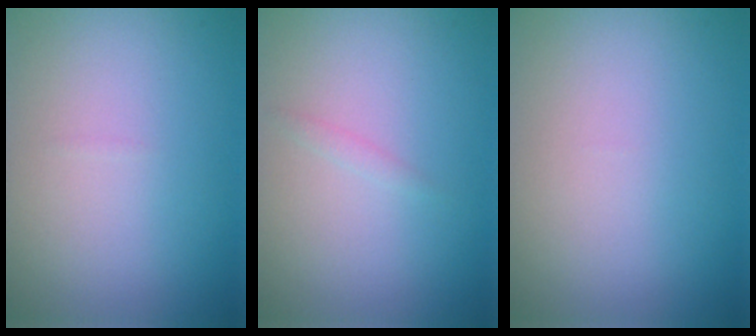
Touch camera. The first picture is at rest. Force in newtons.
{"total": 0.5, "press": 0.5, "slide": 0.1}
{"total": 0.0}